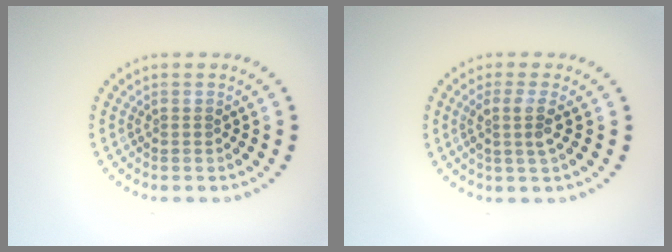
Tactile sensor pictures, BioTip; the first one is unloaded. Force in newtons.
{"total": 2.2, "press": 1.7, "slide": 1.3}